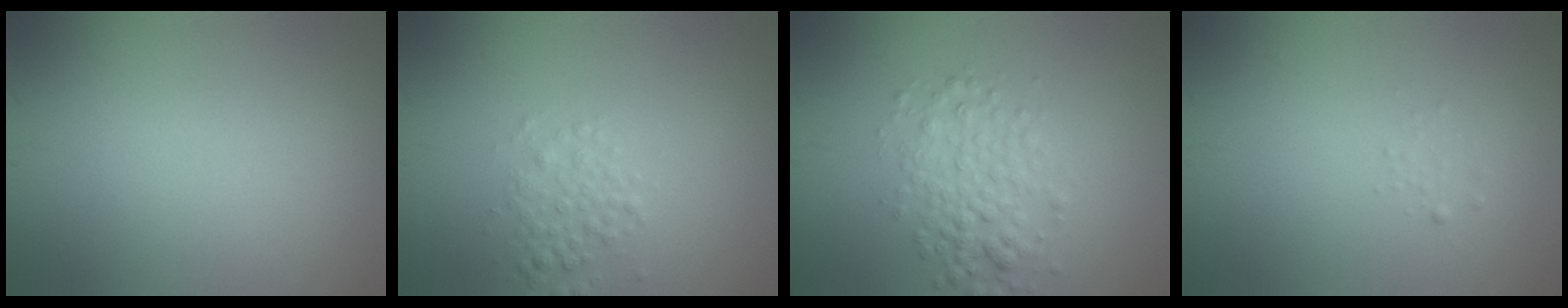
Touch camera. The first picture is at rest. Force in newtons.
{"total": 2.1, "press": 2.1, "slide": 0.0}
{"total": 3.6, "press": 3.6, "slide": 0.1}
{"total": 0.6, "press": 0.6, "slide": 0.0}